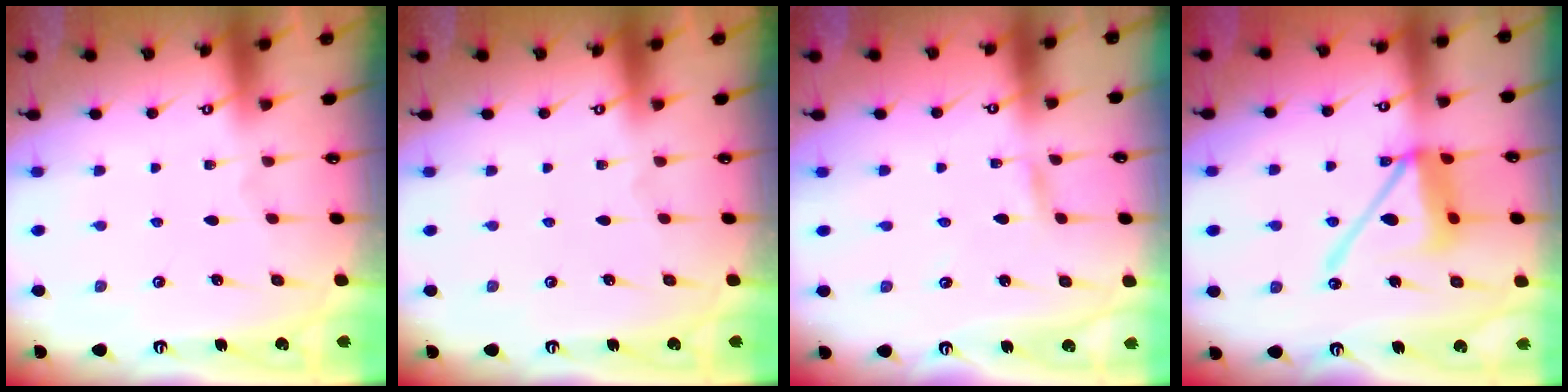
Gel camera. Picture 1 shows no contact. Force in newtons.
{"total": 0.0}
{"total": 2.3, "press": 2.3, "slide": 0.2}
{"total": 14.5, "press": 14.4, "slide": 1.8}